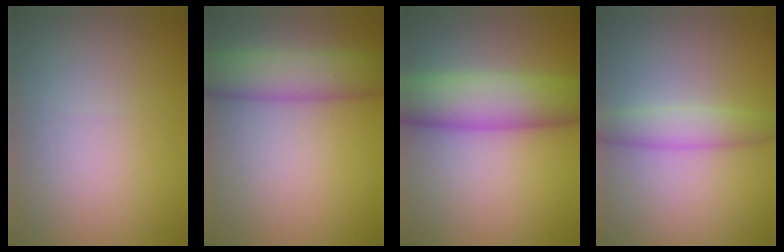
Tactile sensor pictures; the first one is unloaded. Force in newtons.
{"total": 5.6, "press": 5.5, "slide": 0.5}
{"total": 7.3, "press": 7.2, "slide": 0.5}
{"total": 2.6, "press": 2.6, "slide": 0.1}